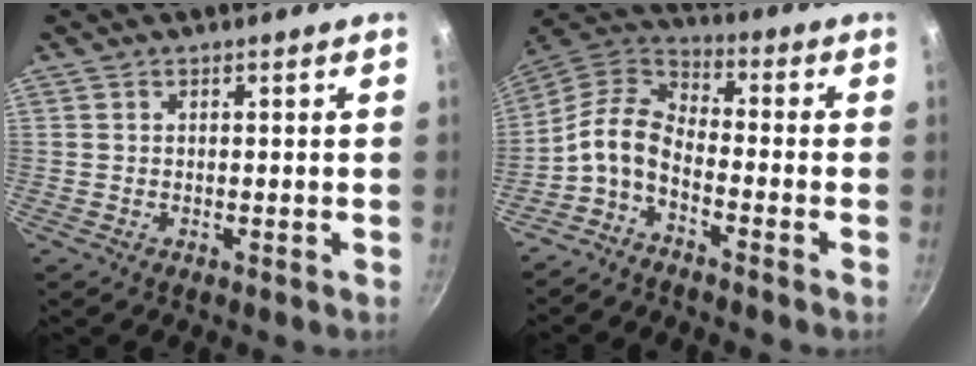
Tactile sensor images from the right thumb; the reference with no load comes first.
{"total": 8.7, "force": [-3.5, 4.7, 6.5], "torque": [-0.144, 0.052, -0.084]}